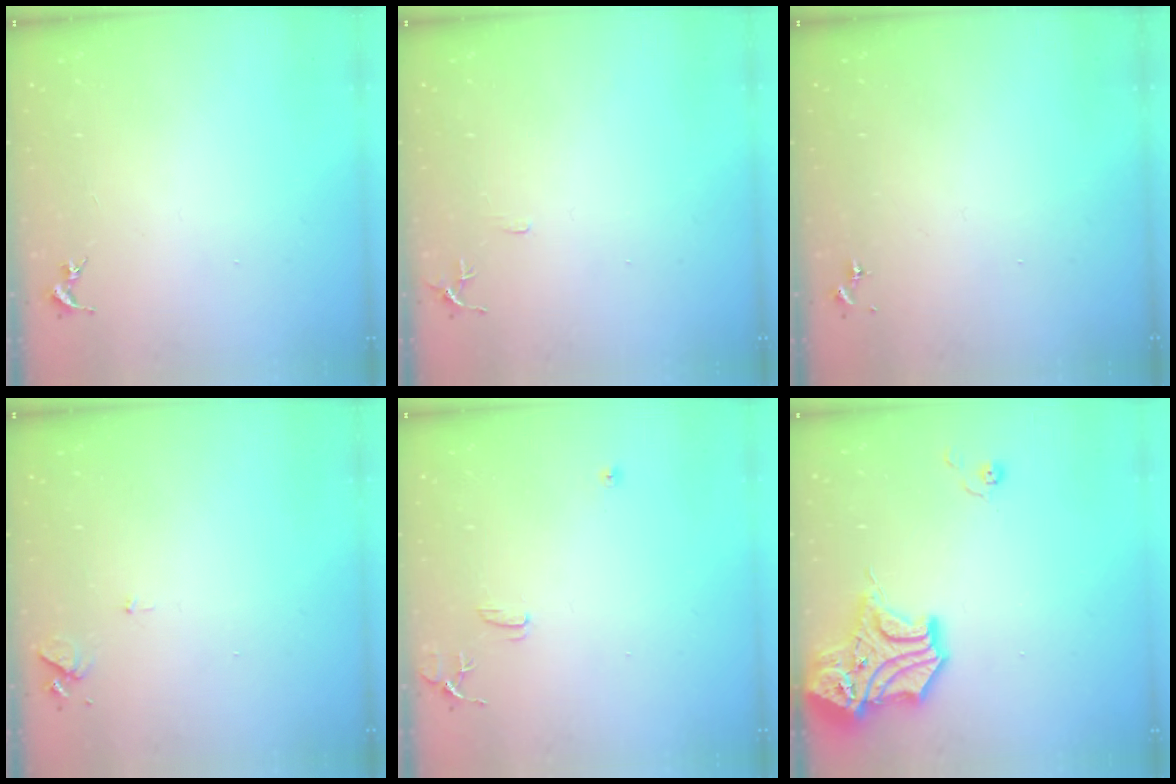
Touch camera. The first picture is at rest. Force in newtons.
{"total": 5.3, "press": 5.2, "slide": 0.6}
{"total": 0.0}
{"total": 6.1, "press": 6.0, "slide": 0.8}
{"total": 8.5, "press": 8.5, "slide": 0.8}
{"total": 15.8, "press": 15.6, "slide": 2.4}